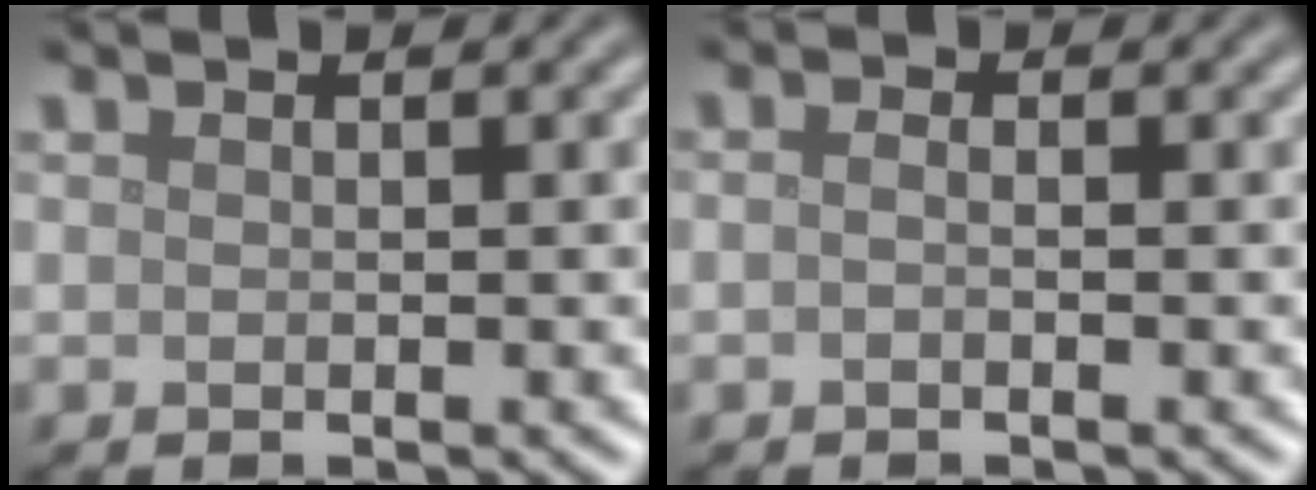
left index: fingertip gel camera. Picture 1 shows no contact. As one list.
[{"total": 0.7, "force": [-0.3, 0.3, 0.6], "torque": [-0.014, -0.002, -0.011]}]